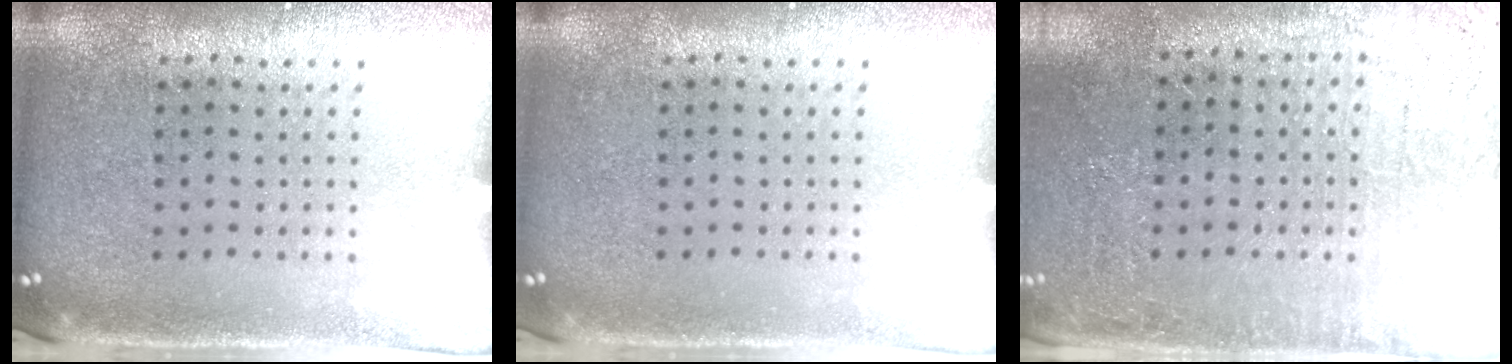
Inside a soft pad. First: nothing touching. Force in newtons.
{"total": 0.0}
{"total": 2.8, "press": 2.8, "slide": 0.4}